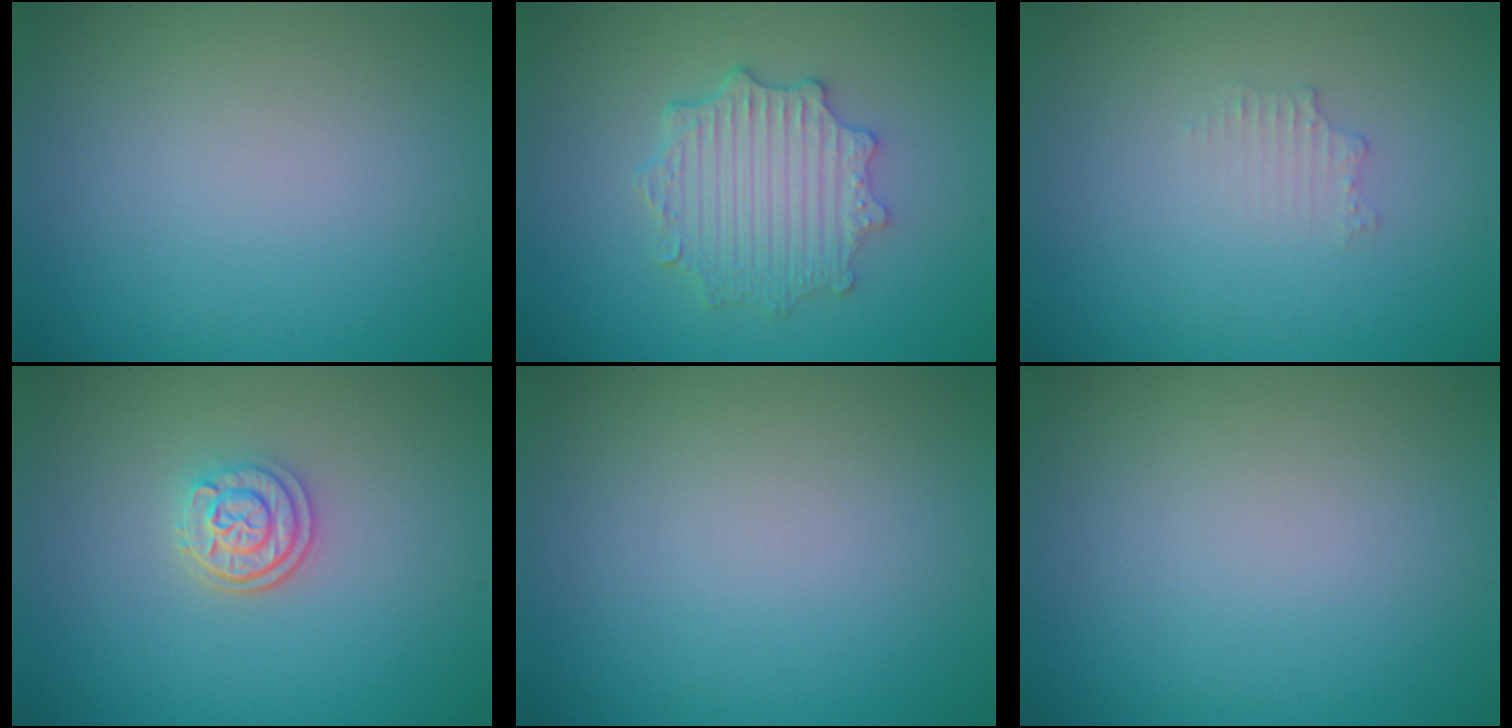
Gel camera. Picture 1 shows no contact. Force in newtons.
{"total": 4.5, "press": 3.7, "slide": 2.7}
{"total": 0.6, "press": 0.4, "slide": 0.3}
{"total": 2.6, "press": 2.2, "slide": 1.3}
{"total": 0.0}
{"total": 0.0}